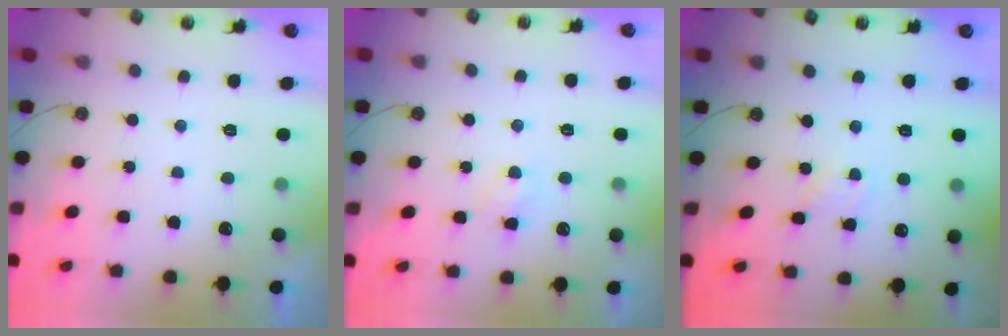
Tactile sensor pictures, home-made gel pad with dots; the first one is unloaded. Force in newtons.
{"total": 3.8, "press": 3.8, "slide": 0.5}
{"total": 1.5, "press": 1.5, "slide": 0.3}